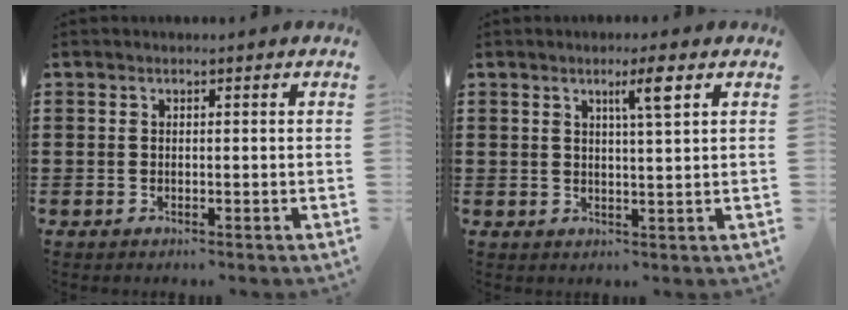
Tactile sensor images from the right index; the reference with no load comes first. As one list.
[{"total": 3.9, "force": [2.0, 0.0, 3.3], "torque": [-0.055, -0.007, 0.028]}]